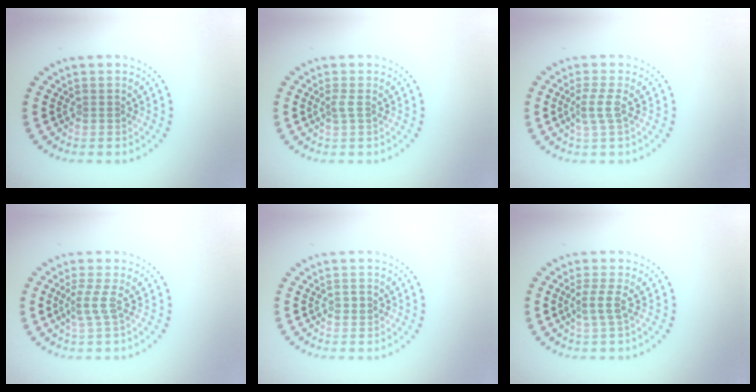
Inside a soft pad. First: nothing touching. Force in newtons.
{"total": 0.9, "press": 0.6, "slide": 0.6}
{"total": 2.1, "press": 1.4, "slide": 1.5}
{"total": 2.1, "press": 1.5, "slide": 1.5}
{"total": 0.9, "press": 0.9, "slide": 0.2}
{"total": 1.9, "press": 1.4, "slide": 1.2}